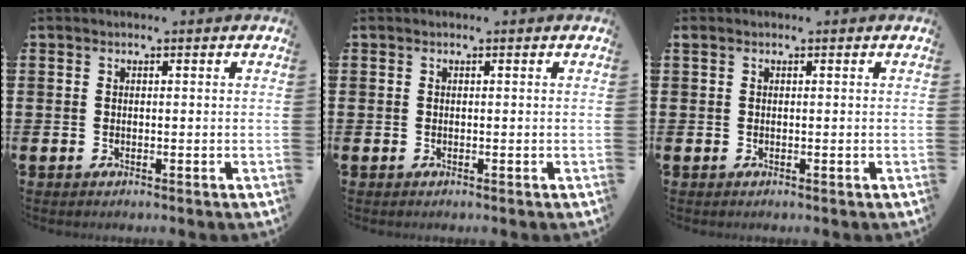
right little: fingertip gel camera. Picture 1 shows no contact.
{"total": 0.0}
{"total": 0.0}